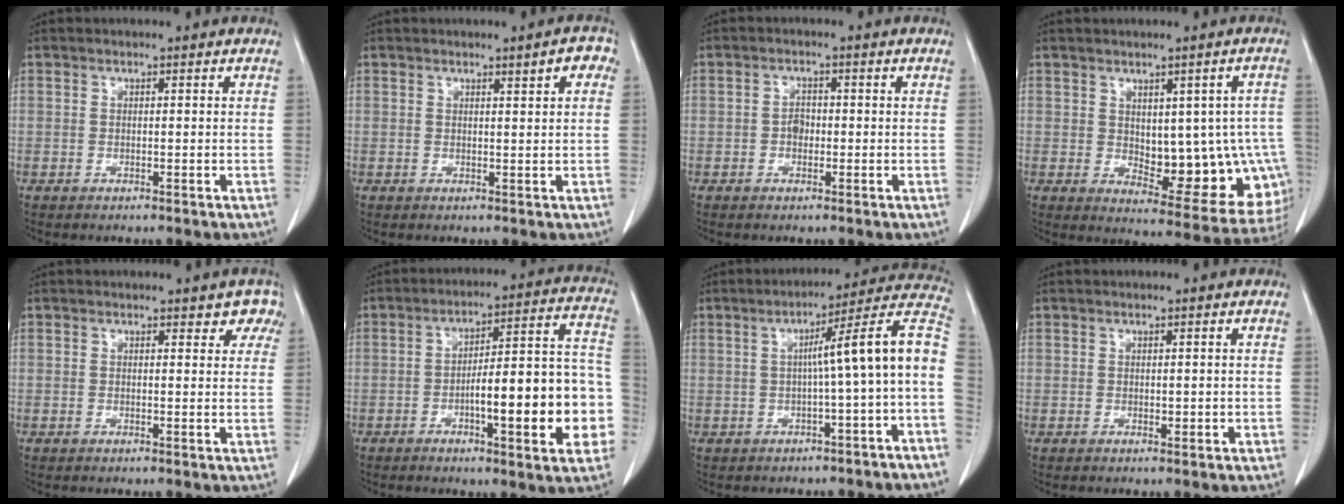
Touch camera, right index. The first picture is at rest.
{"total": 2.8, "force": [1.3, 0.5, 2.5], "torque": [-0.028, 0.005, 0.015]}
{"total": 1.8, "force": [-0.4, 1.3, 1.2], "torque": [-0.017, 0.005, -0.007]}
{"total": 14.6, "force": [-1.3, 7.1, 12.7], "torque": [-0.119, 0.011, 0.004]}
{"total": 3.7, "force": [2.8, 1.9, 1.4], "torque": [0.008, -0.001, 0.020]}
{"total": 17.5, "force": [-4.4, 3.4, 16.6], "torque": [-0.189, 0.033, -0.057]}
{"total": 11.4, "force": [-0.8, -0.8, 11.4], "torque": [-0.145, 0.033, -0.020]}
{"total": 0.9, "force": [0.0, 0.6, 0.7], "torque": [-0.007, -0.001, 0.002]}